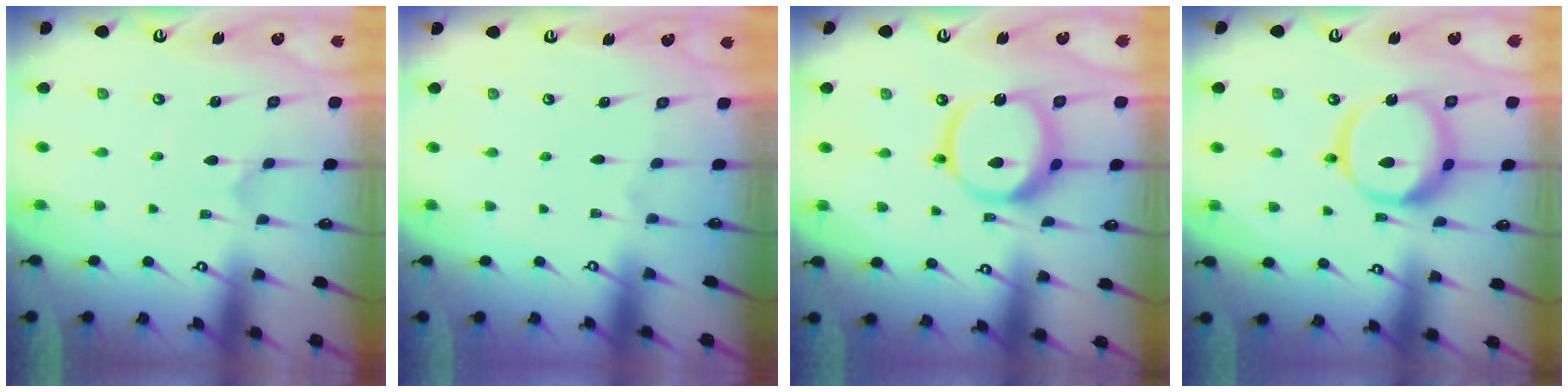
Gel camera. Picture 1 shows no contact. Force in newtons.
{"total": 0.0}
{"total": 15.5, "press": 15.3, "slide": 1.9}
{"total": 16.1, "press": 16.0, "slide": 1.9}